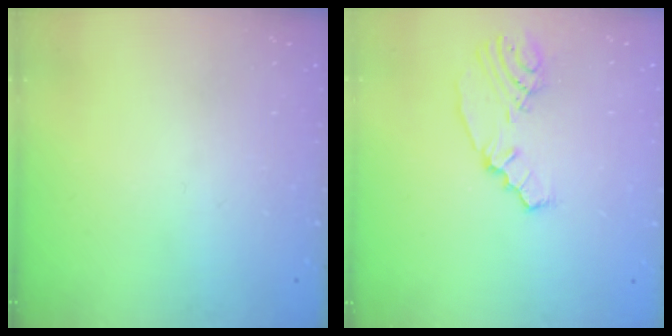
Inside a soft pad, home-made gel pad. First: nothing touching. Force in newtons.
{"total": 6.7, "press": 5.6, "slide": 3.6}